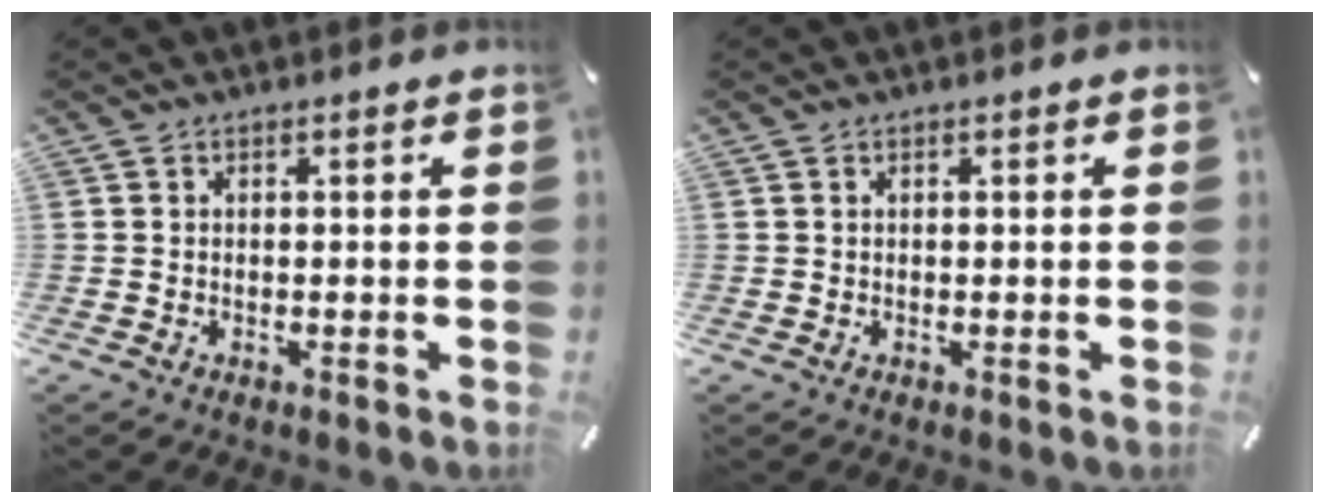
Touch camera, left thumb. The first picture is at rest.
{"total": 0.0}